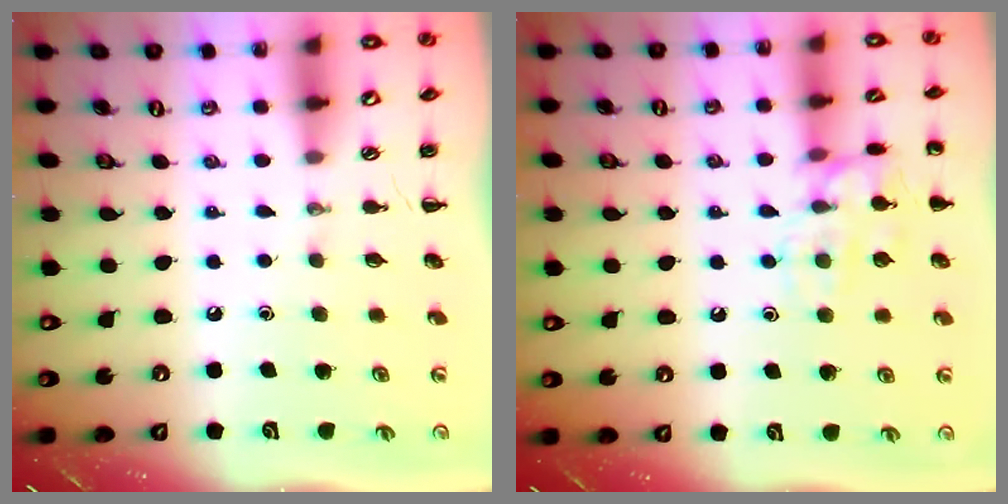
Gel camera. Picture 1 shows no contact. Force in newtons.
{"total": 11.4, "press": 11.4, "slide": 0.8}